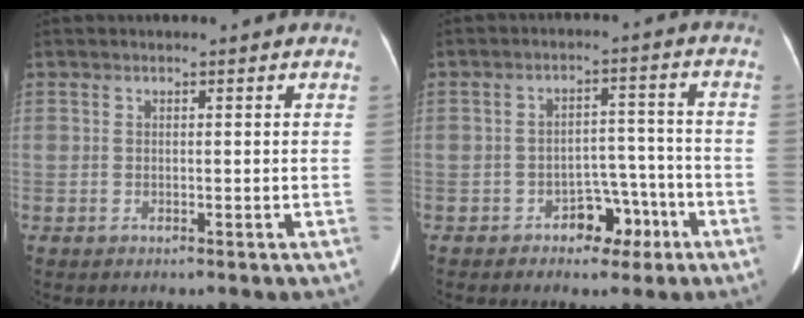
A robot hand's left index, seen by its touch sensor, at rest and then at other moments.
{"total": 5.6, "force": [-3.4, 3.4, 3.0], "torque": [-0.038, 0.025, -0.047]}